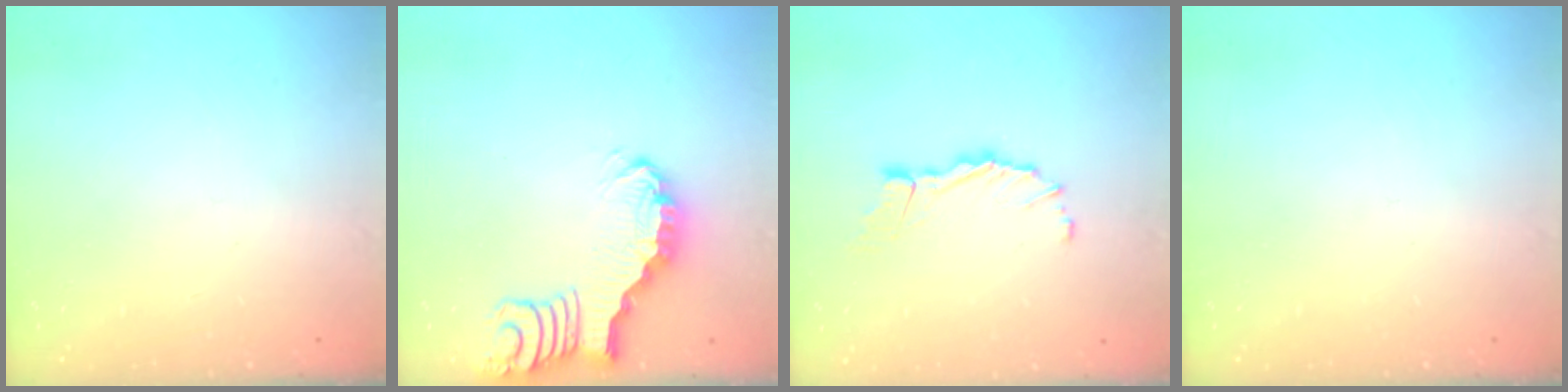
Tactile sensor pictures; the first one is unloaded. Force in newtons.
{"total": 2.7, "press": 2.7, "slide": 0.4}
{"total": 8.5, "press": 8.4, "slide": 0.9}
{"total": 0.0}